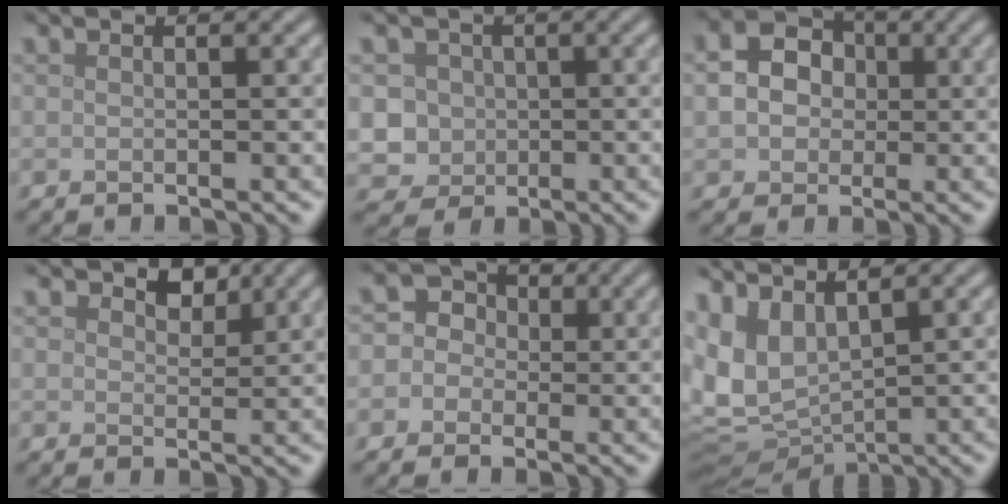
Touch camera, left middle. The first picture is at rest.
{"total": 5.1, "force": [0.0, 4.9, 1.6], "torque": [-0.018, 0.019, -0.009]}
{"total": 5.3, "force": [0.6, 4.4, 2.9], "torque": [-0.056, 0.014, -0.005]}
{"total": 2.1, "force": [1.5, 1.2, 1.0], "torque": [-0.015, -0.004, 0.018]}
{"total": 3.5, "force": [0.2, 3.3, 1.2], "torque": [0.000, 0.017, -0.022]}
{"total": 8.0, "force": [1.7, 5.2, 5.8], "torque": [-0.137, -0.012, 0.049]}